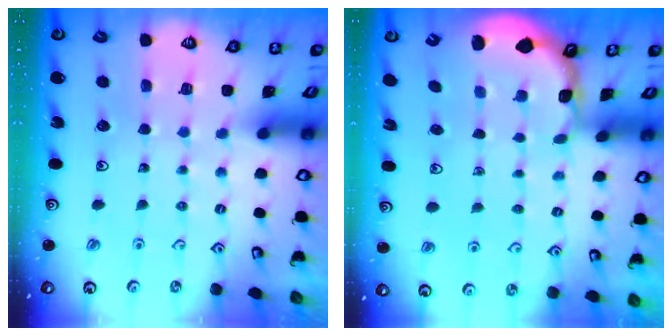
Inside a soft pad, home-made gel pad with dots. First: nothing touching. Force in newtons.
{"total": 1.7, "press": 1.6, "slide": 0.5}